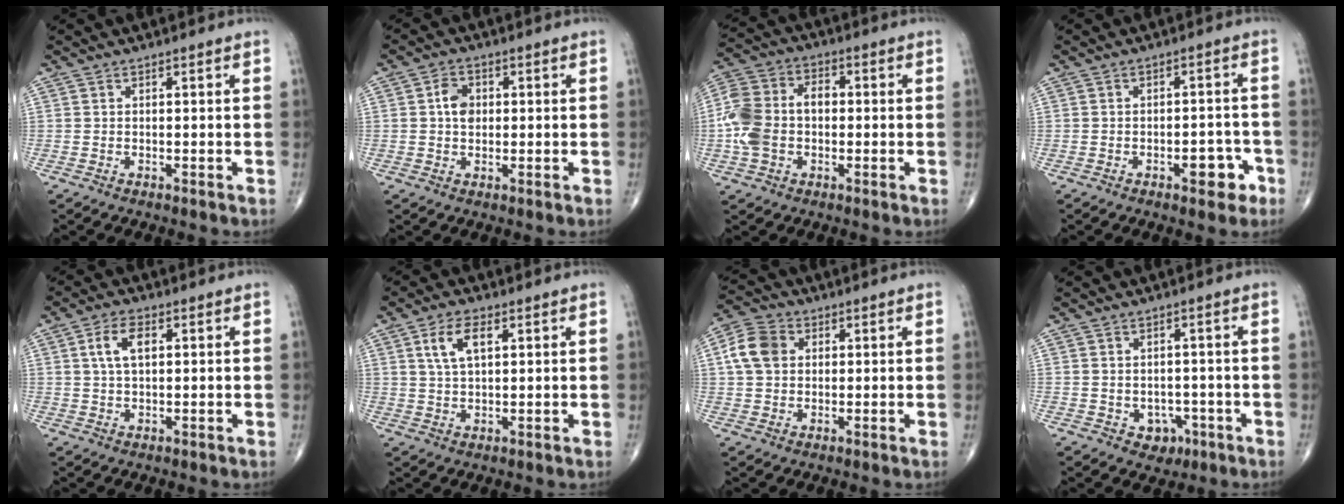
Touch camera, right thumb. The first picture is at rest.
{"total": 4.0, "force": [0.5, 3.0, 2.6], "torque": [-0.037, 0.002, 0.004]}
{"total": 12.0, "force": [-0.9, 8.5, 8.4], "torque": [-0.170, 0.039, -0.025]}
{"total": 5.3, "force": [-2.6, 2.6, 3.9], "torque": [-0.028, 0.025, -0.029]}
{"total": 5.4, "force": [1.4, 2.9, 4.4], "torque": [-0.081, 0.005, 0.025]}
{"total": 6.3, "force": [2.3, 3.1, 5.0], "torque": [-0.089, -0.004, 0.046]}
{"total": 7.7, "force": [1.6, 6.0, 4.6], "torque": [-0.081, 0.010, 0.023]}
{"total": 4.3, "force": [-1.6, 3.5, 2.0], "torque": [0.000, 0.010, -0.014]}